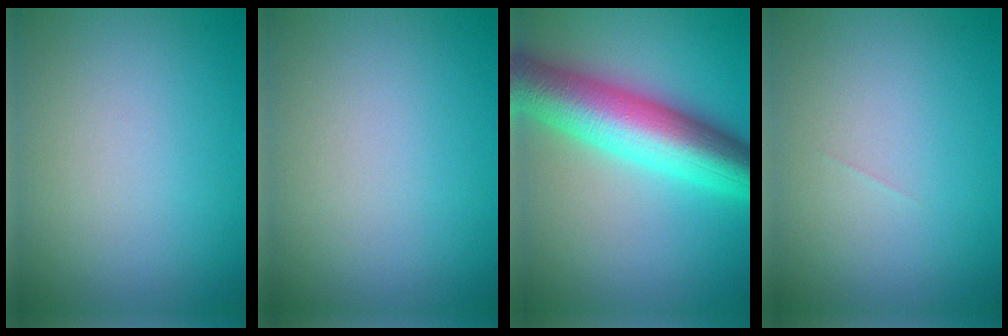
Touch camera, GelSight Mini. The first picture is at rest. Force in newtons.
{"total": 0.0}
{"total": 10.5, "press": 10.5, "slide": 0.1}
{"total": 0.0}